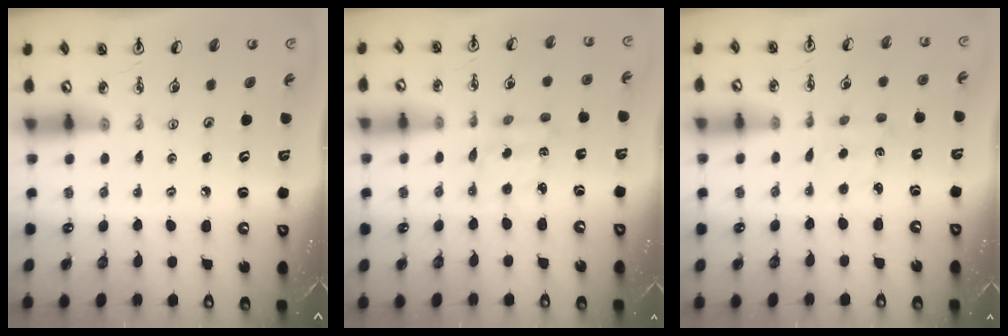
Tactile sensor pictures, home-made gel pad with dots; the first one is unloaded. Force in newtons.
{"total": 2.2, "press": 2.0, "slide": 0.8}
{"total": 1.4, "press": 1.3, "slide": 0.4}